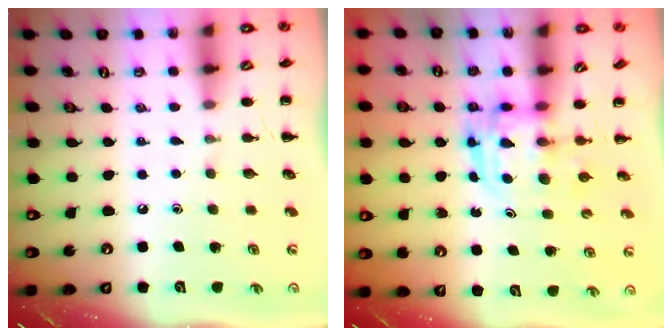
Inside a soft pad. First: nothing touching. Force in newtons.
{"total": 3.1, "press": 3.1, "slide": 0.3}